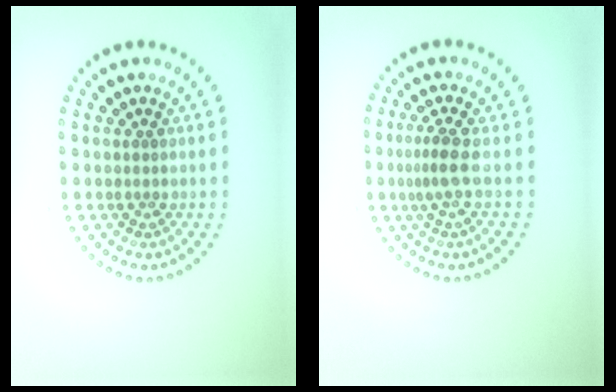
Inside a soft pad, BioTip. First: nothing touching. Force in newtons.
{"total": 2.2, "press": 1.5, "slide": 1.6}